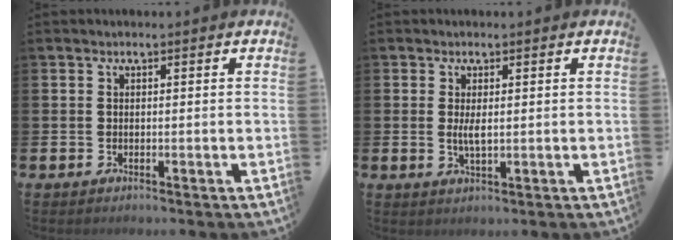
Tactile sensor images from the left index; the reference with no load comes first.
{"total": 2.2, "force": [0.3, 0.7, 2.0], "torque": [-0.036, -0.001, 0.004]}